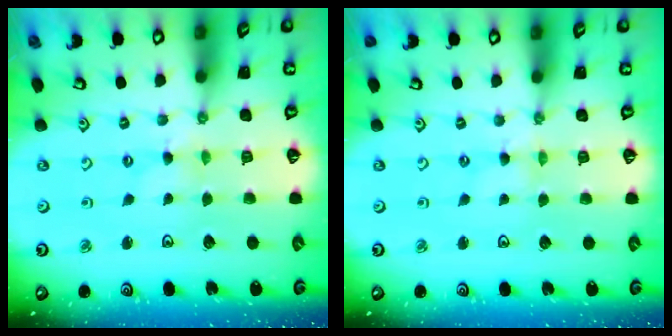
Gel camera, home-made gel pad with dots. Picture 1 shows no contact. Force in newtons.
{"total": 0.0}